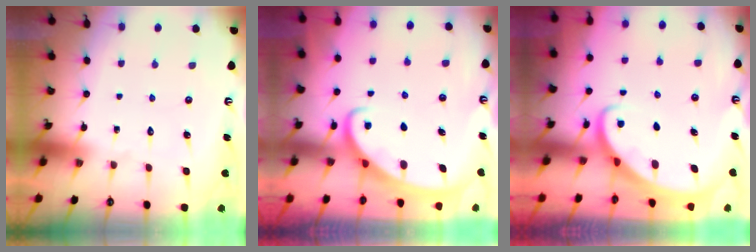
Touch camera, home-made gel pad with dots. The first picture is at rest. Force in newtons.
{"total": 2.5, "press": 2.5, "slide": 0.3}
{"total": 2.6, "press": 2.6, "slide": 0.3}